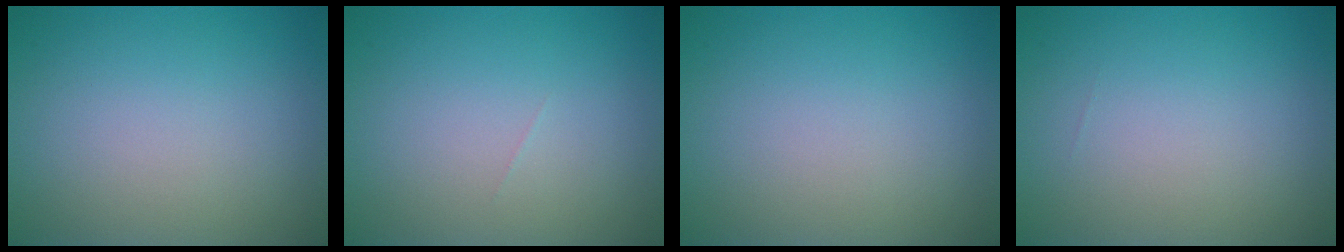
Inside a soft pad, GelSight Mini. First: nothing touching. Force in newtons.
{"total": 0.0}
{"total": 0.0}
{"total": 0.0}